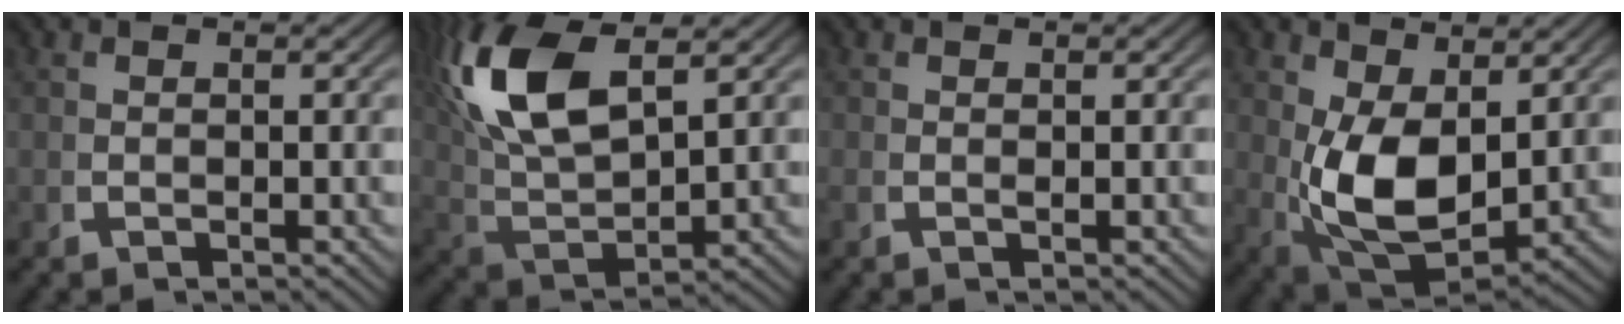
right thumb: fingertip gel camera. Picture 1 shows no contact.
{"total": 9.8, "force": [2.9, 5.2, 7.7], "torque": [-0.187, -0.010, 0.064]}
{"total": 0.7, "force": [0.1, 0.4, 0.5], "torque": [-0.016, 0.002, 0.000]}
{"total": 9.2, "force": [0.1, 5.5, 7.4], "torque": [-0.181, -0.057, 0.036]}